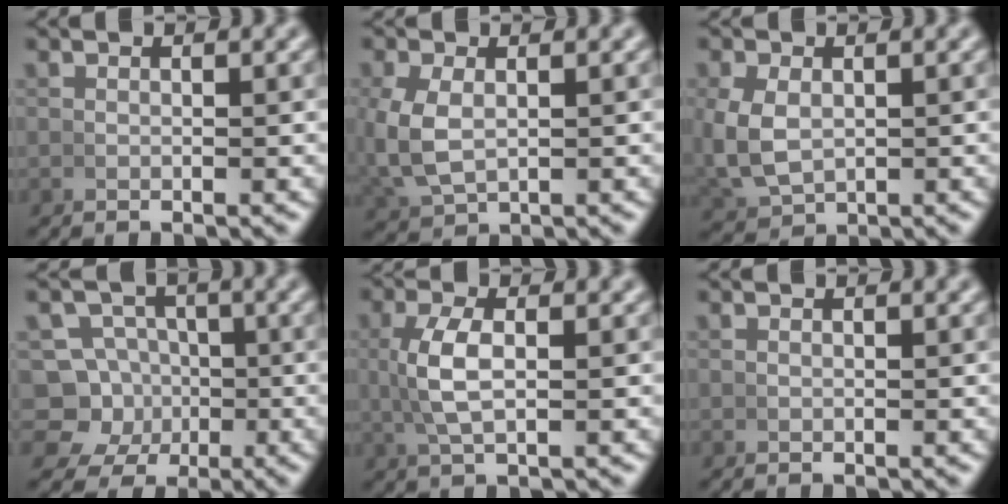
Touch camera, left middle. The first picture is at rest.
{"total": 4.0, "force": [0.1, 3.0, 2.8], "torque": [-0.092, -0.015, 0.021]}
{"total": 4.8, "force": [-0.1, 3.8, 2.9], "torque": [-0.089, -0.023, 0.020]}
{"total": 10.7, "force": [-1.8, 10.0, 3.3], "torque": [-0.086, -0.047, -0.033]}
{"total": 3.4, "force": [0.3, 1.1, 3.2], "torque": [-0.075, 0.004, 0.011]}
{"total": 0.0}